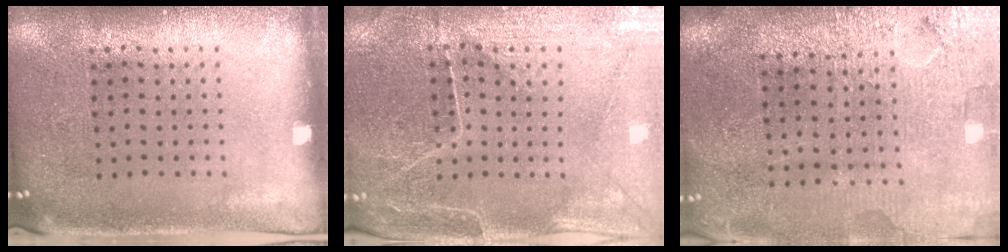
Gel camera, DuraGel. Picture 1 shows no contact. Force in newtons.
{"total": 1.1, "press": 1.0, "slide": 0.4}
{"total": 3.7, "press": 3.4, "slide": 1.5}